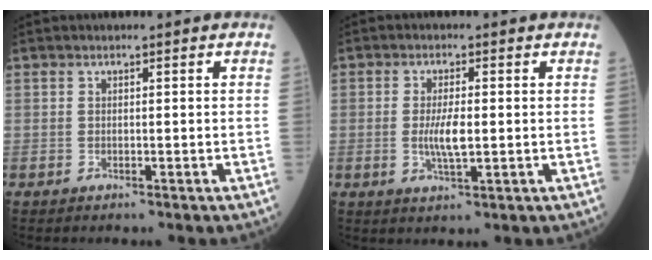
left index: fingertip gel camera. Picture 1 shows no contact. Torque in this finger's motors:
{"motor_torque": [0.80, 0.31, 0.14, 0.04]}